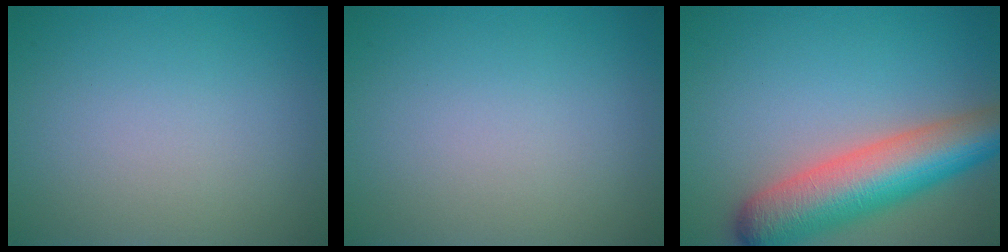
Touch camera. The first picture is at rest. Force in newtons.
{"total": 0.0}
{"total": 9.1, "press": 9.1, "slide": 0.4}